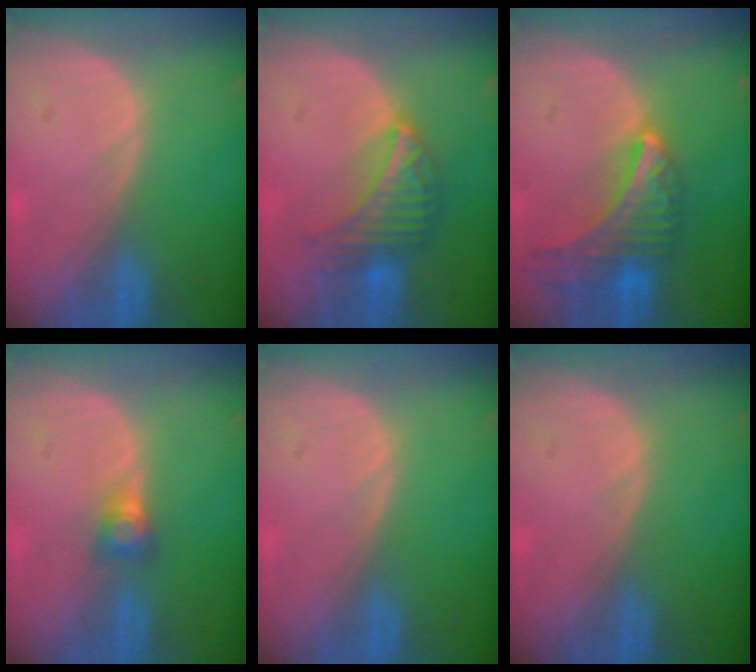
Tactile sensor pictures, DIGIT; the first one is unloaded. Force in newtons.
{"total": 6.5, "press": 6.5, "slide": 0.9}
{"total": 9.0, "press": 8.0, "slide": 4.2}
{"total": 2.7, "press": 2.5, "slide": 1.0}
{"total": 0.0}
{"total": 0.0}